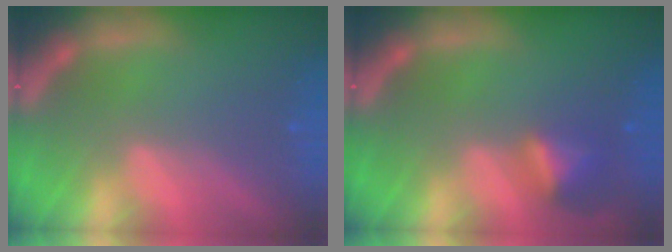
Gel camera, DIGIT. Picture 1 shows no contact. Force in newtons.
{"total": 2.9}